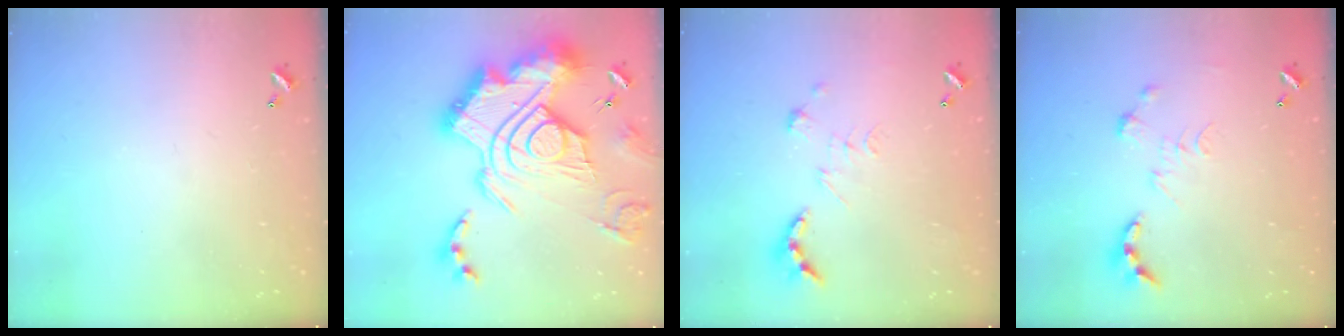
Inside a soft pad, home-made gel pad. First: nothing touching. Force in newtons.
{"total": 3.9, "press": 3.0, "slide": 2.5}
{"total": 2.7, "press": 2.2, "slide": 1.5}
{"total": 0.0}